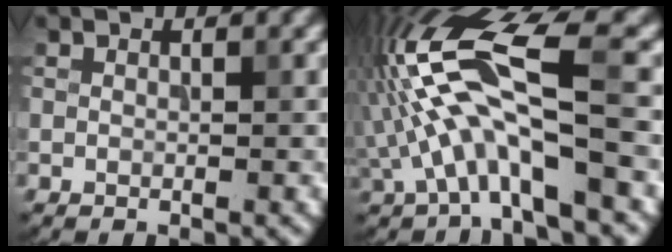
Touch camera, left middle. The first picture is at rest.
{"total": 9.9, "force": [-1.1, 2.7, 9.4], "torque": [-0.187, 0.028, -0.024]}